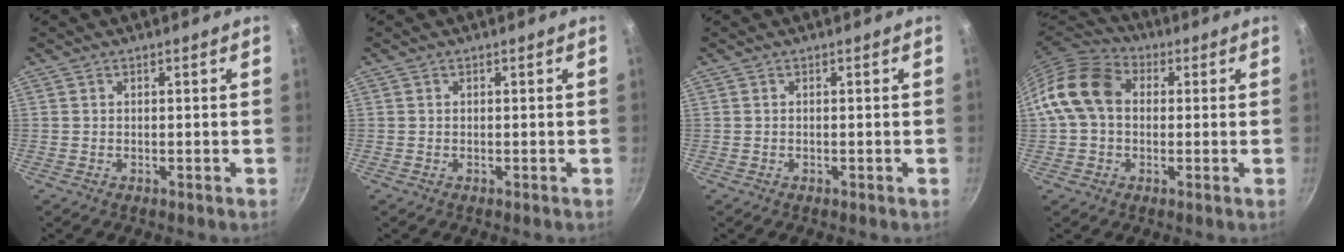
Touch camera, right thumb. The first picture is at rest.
{"total": 0.0}
{"total": 0.0}
{"total": 12.2, "force": [1.1, 9.2, 7.9], "torque": [-0.126, 0.027, 0.003]}